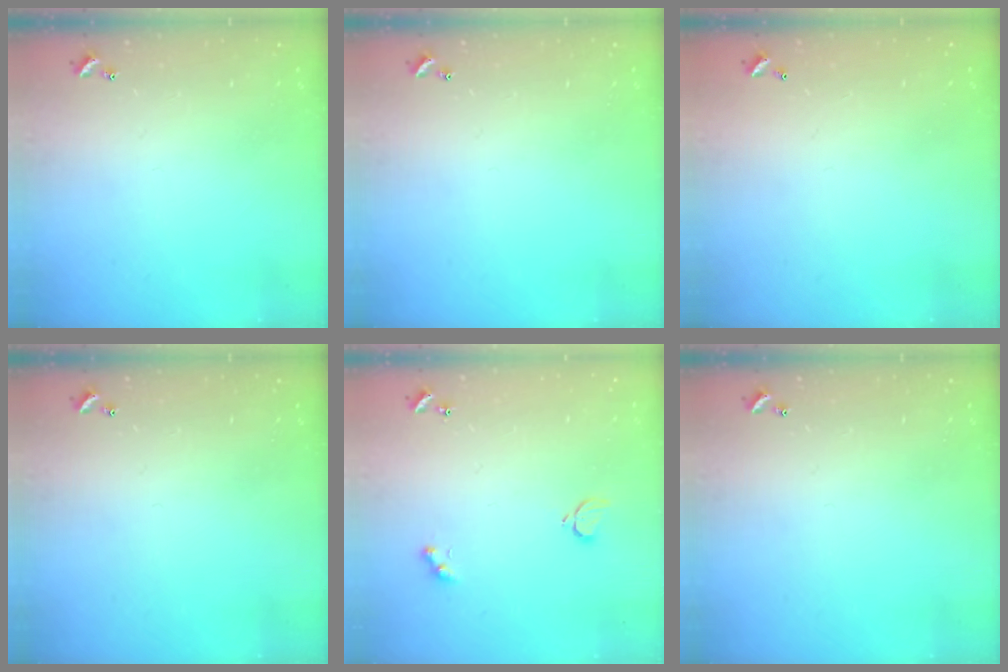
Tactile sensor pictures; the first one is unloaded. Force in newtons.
{"total": 0.0}
{"total": 2.8, "press": 2.8, "slide": 0.1}
{"total": 0.0}
{"total": 2.1, "press": 2.1, "slide": 0.5}
{"total": 0.0}